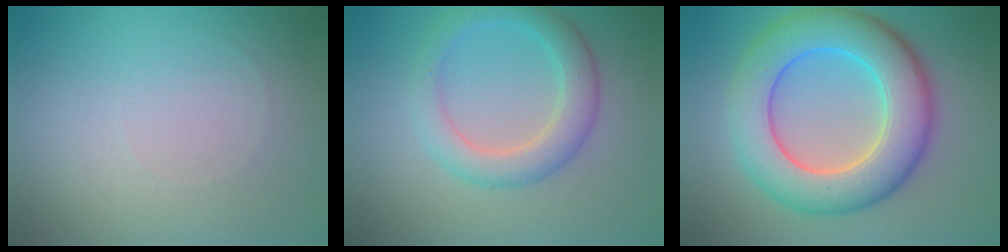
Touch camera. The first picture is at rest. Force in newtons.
{"total": 4.0, "press": 4.0, "slide": 0.1}
{"total": 9.8, "press": 9.8, "slide": 0.1}